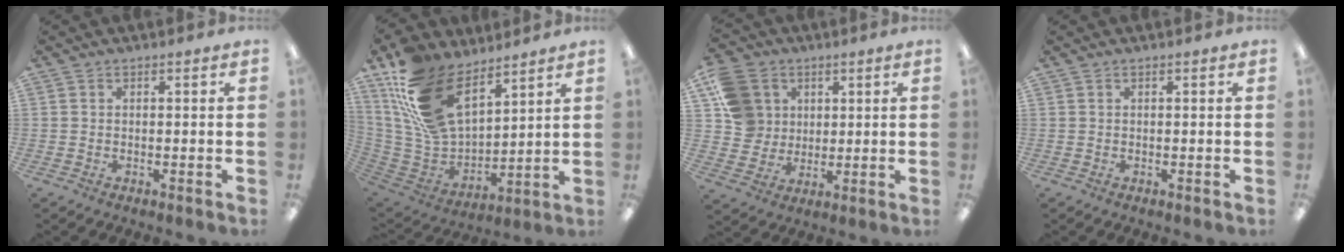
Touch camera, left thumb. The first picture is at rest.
{"total": 21.1, "force": [12.5, 11.5, 12.5], "torque": [-0.271, -0.061, 0.237]}
{"total": 11.5, "force": [4.4, 9.9, 3.9], "torque": [-0.096, -0.003, 0.094]}
{"total": 0.0}